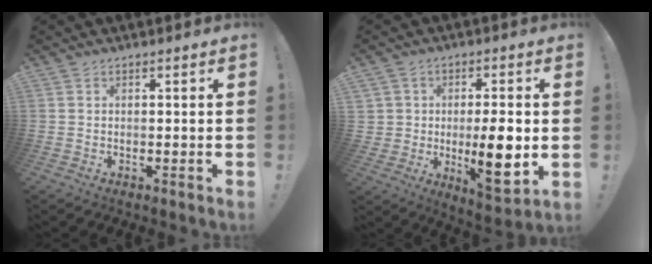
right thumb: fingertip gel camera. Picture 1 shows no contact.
{"total": 11.0, "force": [-1.2, 5.9, 9.2], "torque": [-0.152, 0.004, -0.020]}